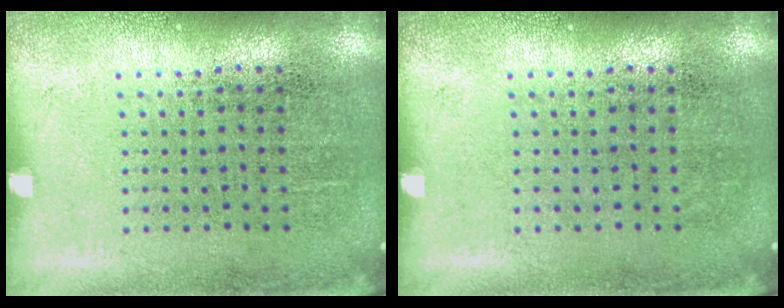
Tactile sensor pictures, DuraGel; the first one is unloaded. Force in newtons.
{"total": 0.0}